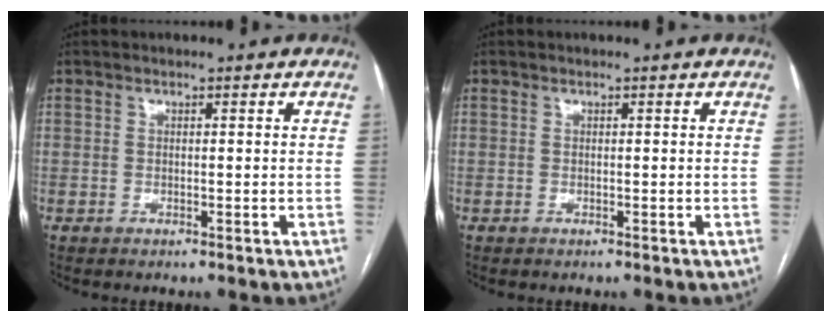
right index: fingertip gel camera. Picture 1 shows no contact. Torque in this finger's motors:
{"motor_torque": [0.00, 0.00, 0.00, 0.01]}